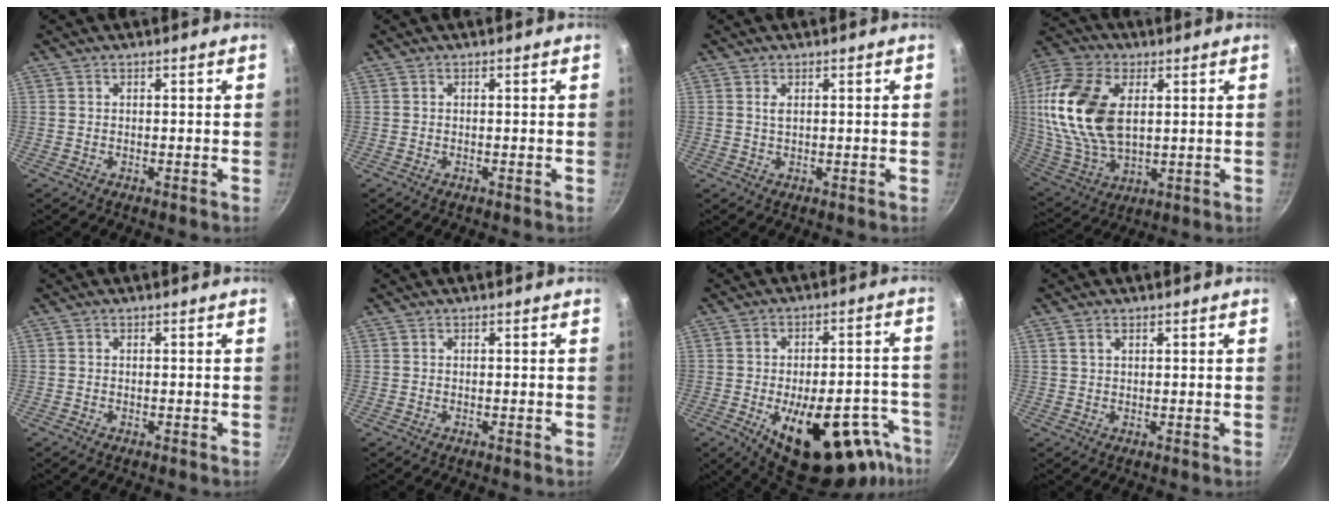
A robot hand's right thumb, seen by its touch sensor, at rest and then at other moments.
{"total": 0.0}
{"total": 1.0, "force": [0.3, 0.4, 0.9], "torque": [-0.016, -0.003, 0.006]}
{"total": 21.0, "force": [4.0, 12.6, 16.3], "torque": [-0.325, -0.010, 0.078]}
{"total": 0.0}
{"total": 0.0}
{"total": 23.9, "force": [-11.3, 11.2, 17.8], "torque": [-0.185, 0.031, -0.143]}
{"total": 1.6, "force": [0.9, 0.9, 0.9], "torque": [-0.013, -0.001, 0.016]}